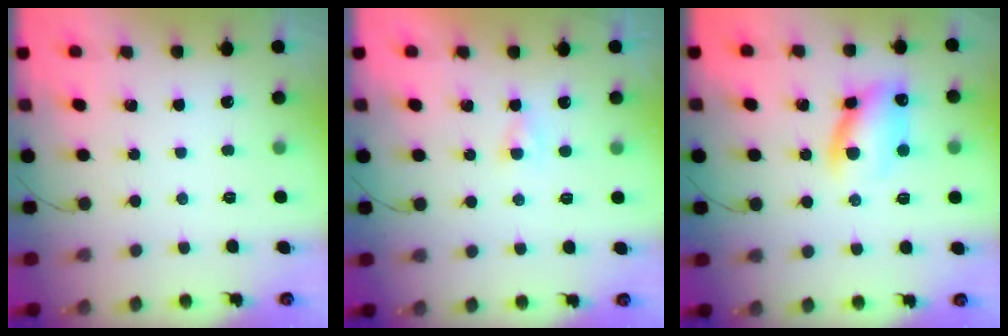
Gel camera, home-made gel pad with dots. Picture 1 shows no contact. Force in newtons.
{"total": 0.9, "press": 0.7, "slide": 0.6}
{"total": 11.0, "press": 10.9, "slide": 1.4}